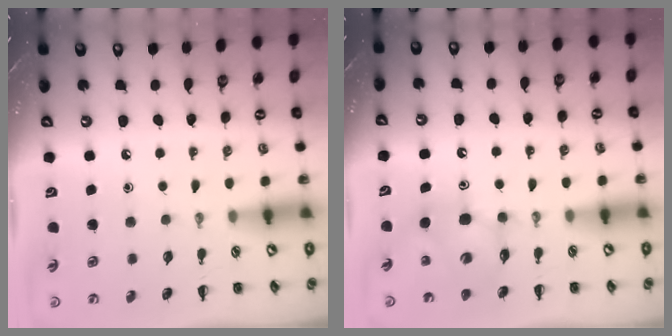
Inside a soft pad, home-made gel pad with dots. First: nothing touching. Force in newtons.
{"total": 6.5, "press": 6.5, "slide": 1.0}